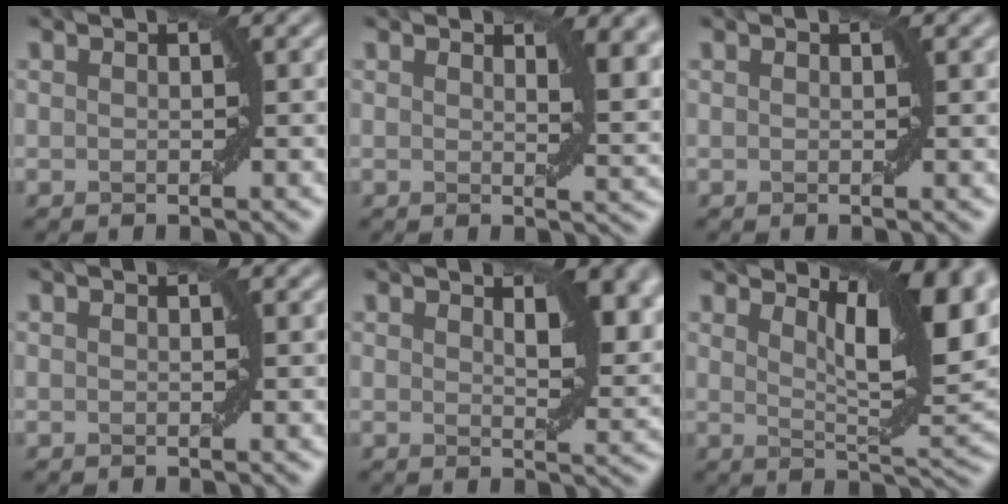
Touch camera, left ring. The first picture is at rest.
{"total": 3.8, "force": [2.0, 1.2, 3.0], "torque": [-0.034, -0.005, 0.034]}
{"total": 0.6, "force": [0.2, 0.0, 0.6], "torque": [-0.005, 0.000, 0.004]}
{"total": 0.0}
{"total": 4.6, "force": [2.4, 1.8, 3.5], "torque": [-0.052, -0.004, 0.039]}
{"total": 9.9, "force": [5.0, 2.4, 8.2], "torque": [-0.116, 0.009, 0.089]}